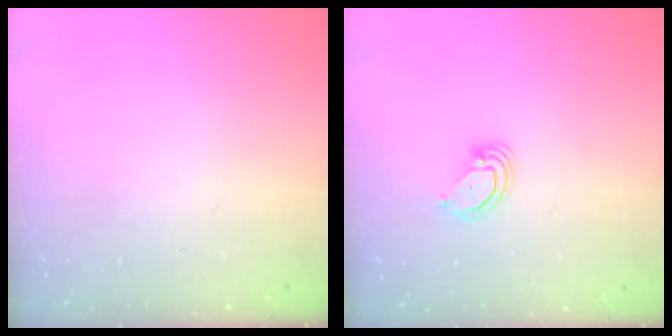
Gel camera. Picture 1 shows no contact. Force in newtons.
{"total": 3.2, "press": 3.2, "slide": 0.2}